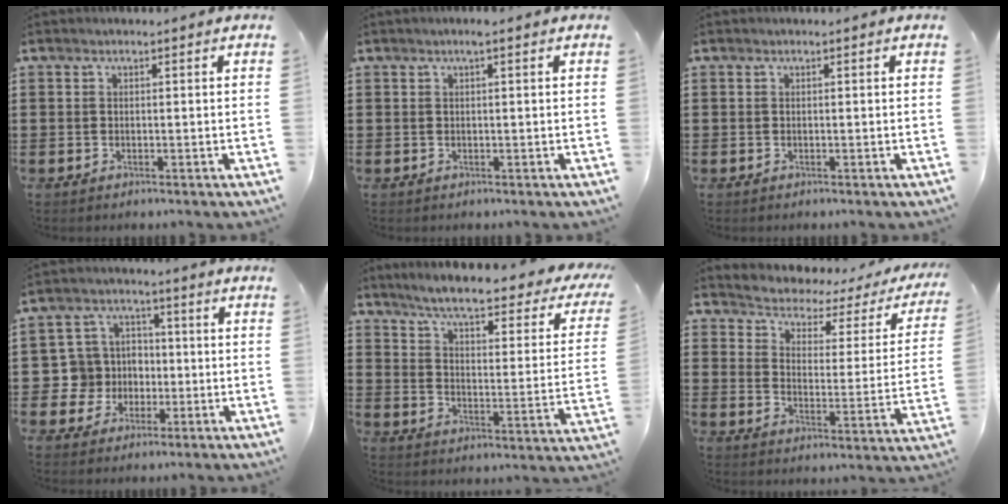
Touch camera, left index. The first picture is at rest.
{"total": 1.2, "force": [0.5, 0.1, 1.1], "torque": [-0.022, 0.001, 0.008]}
{"total": 0.0}
{"total": 7.1, "force": [-0.7, 7.0, 1.5], "torque": [-0.068, 0.011, -0.011]}
{"total": 5.7, "force": [4.6, -0.2, 3.4], "torque": [-0.086, -0.037, 0.069]}
{"total": 2.3, "force": [2.0, 1.0, 0.5], "torque": [-0.030, -0.025, 0.021]}